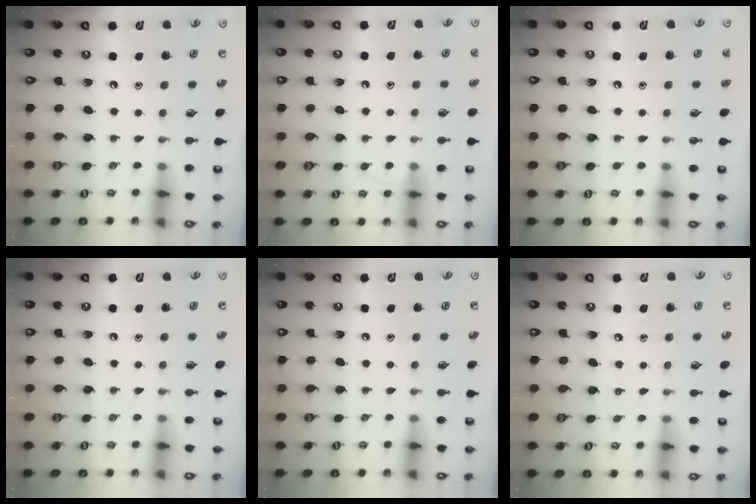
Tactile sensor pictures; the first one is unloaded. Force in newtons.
{"total": 5.2, "press": 5.1, "slide": 0.5}
{"total": 1.1, "press": 1.1, "slide": 0.3}
{"total": 0.0}
{"total": 0.0}
{"total": 2.8, "press": 2.8, "slide": 0.3}